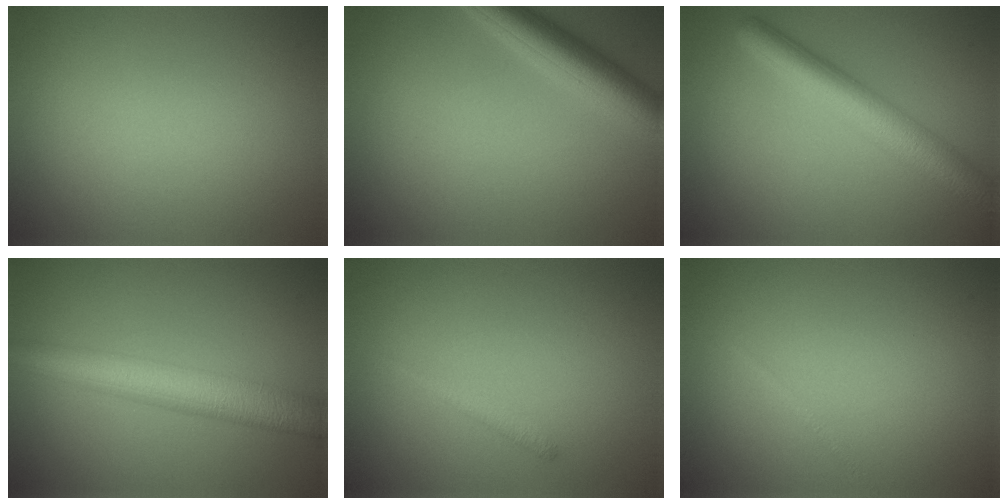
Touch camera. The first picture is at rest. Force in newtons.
{"total": 5.0, "press": 4.9, "slide": 0.3}
{"total": 5.4, "press": 5.4, "slide": 0.2}
{"total": 6.3, "press": 6.3, "slide": 0.1}
{"total": 0.9, "press": 0.9, "slide": 0.0}
{"total": 0.5, "press": 0.5, "slide": 0.0}